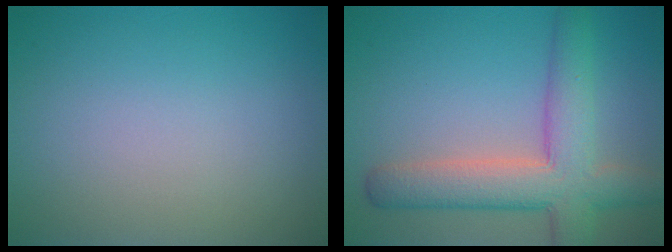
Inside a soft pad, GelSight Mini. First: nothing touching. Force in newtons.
{"total": 7.1, "press": 7.1, "slide": 0.4}